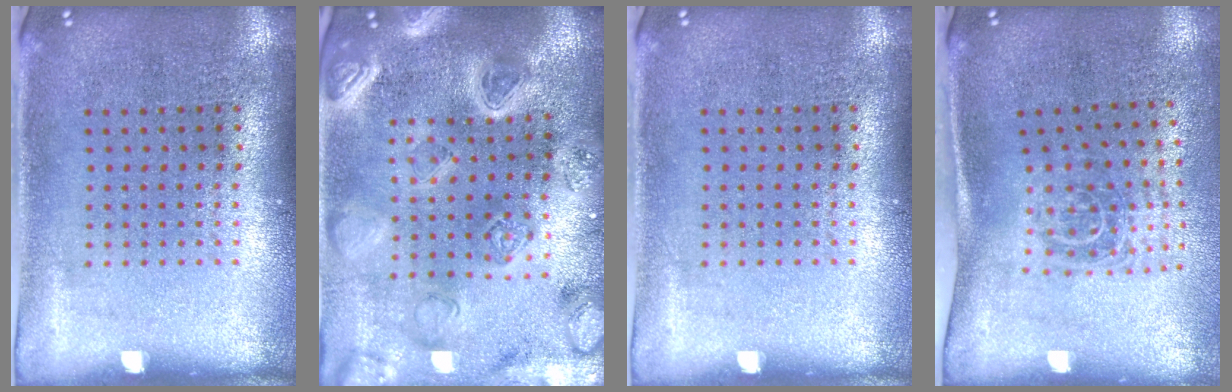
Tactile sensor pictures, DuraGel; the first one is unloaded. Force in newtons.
{"total": 4.3, "press": 3.8, "slide": 2.0}
{"total": 0.0}
{"total": 1.8, "press": 1.2, "slide": 1.3}